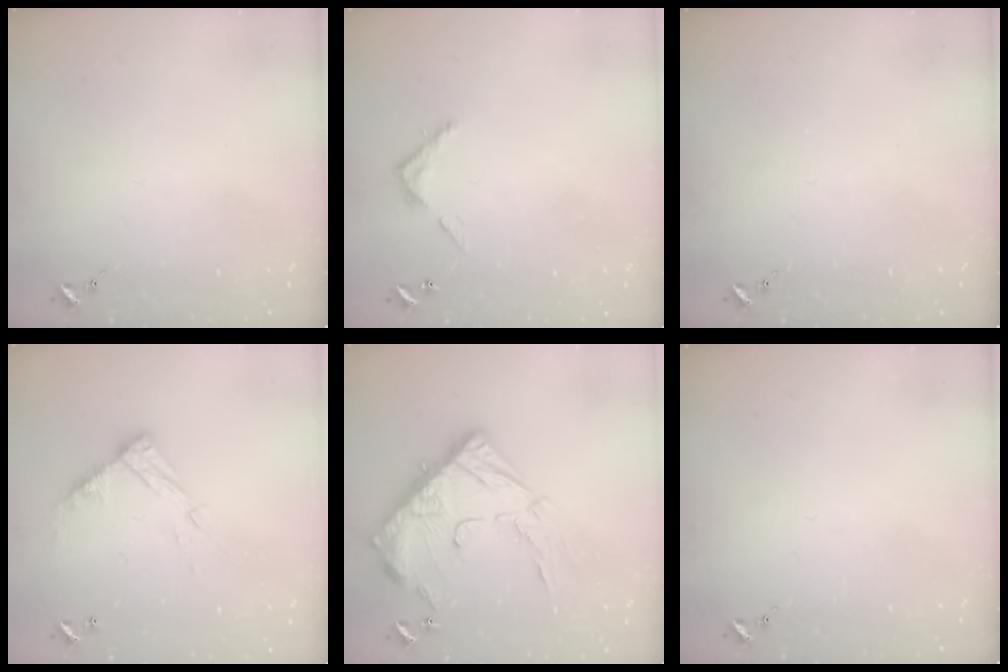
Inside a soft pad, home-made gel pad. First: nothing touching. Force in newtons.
{"total": 3.9, "press": 3.9, "slide": 0.3}
{"total": 0.0}
{"total": 11.4, "press": 11.4, "slide": 0.7}
{"total": 20.3, "press": 20.3, "slide": 1.1}
{"total": 0.0}